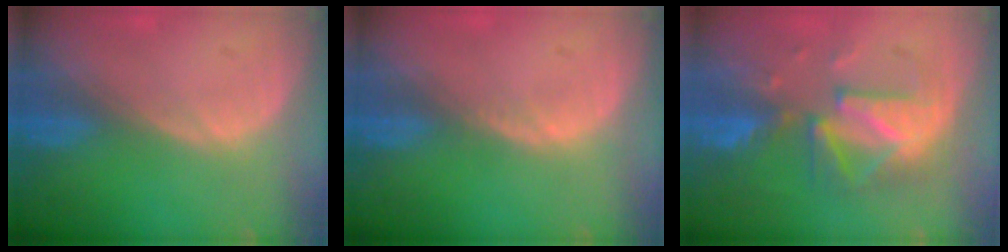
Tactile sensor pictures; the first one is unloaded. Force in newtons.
{"total": 0.7, "press": 0.6, "slide": 0.3}
{"total": 8.8, "press": 8.7, "slide": 1.4}